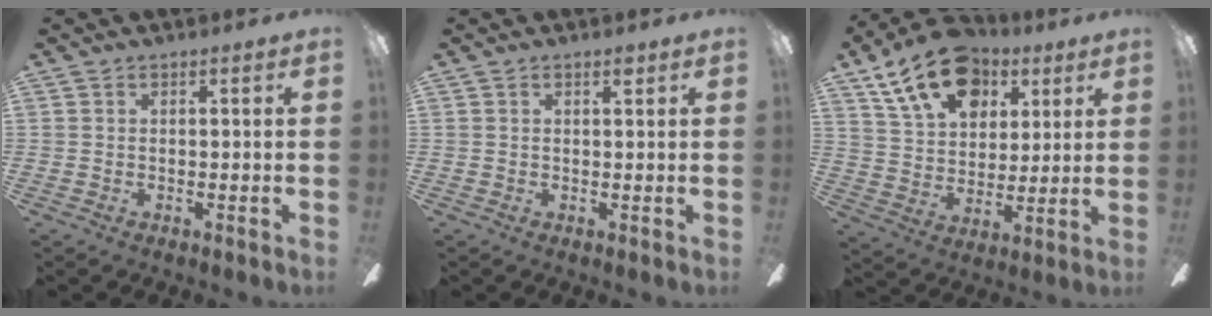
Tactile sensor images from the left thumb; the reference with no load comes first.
{"total": 1.4, "force": [1.0, 0.6, 0.7], "torque": [0.001, -0.006, 0.015]}
{"total": 18.4, "force": [10.3, 11.8, 9.6], "torque": [-0.160, -0.036, 0.187]}